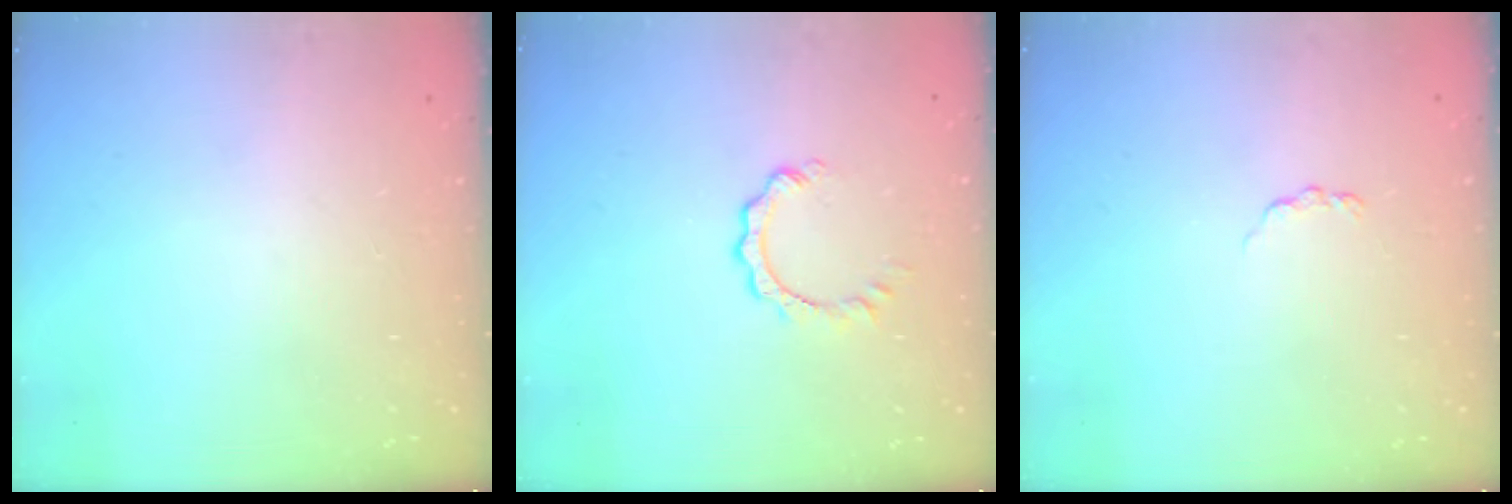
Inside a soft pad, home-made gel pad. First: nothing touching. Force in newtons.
{"total": 3.5, "press": 3.5, "slide": 0.3}
{"total": 2.8, "press": 2.7, "slide": 0.4}